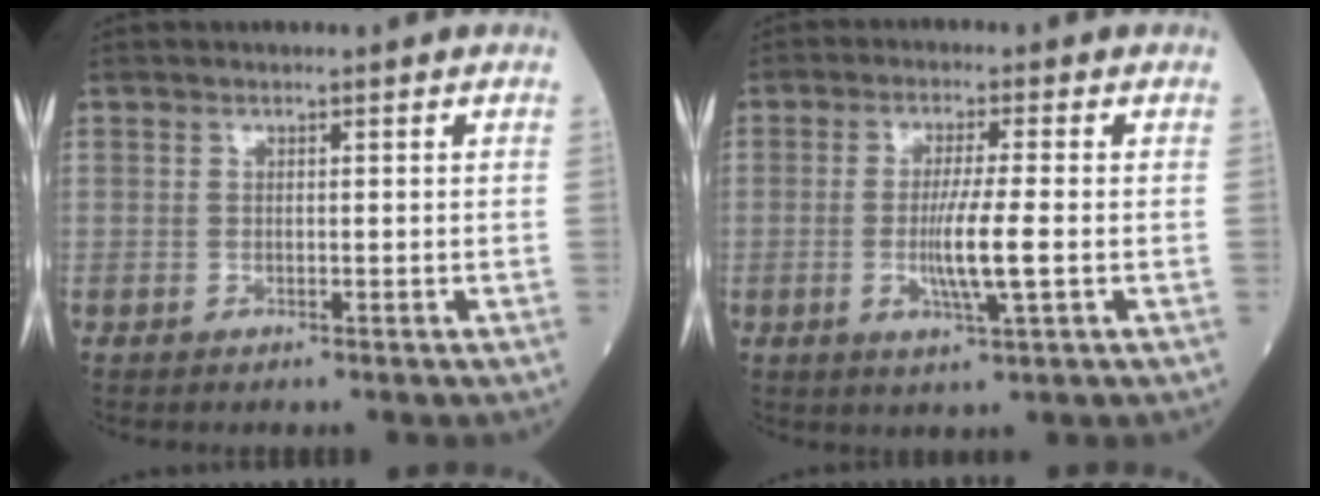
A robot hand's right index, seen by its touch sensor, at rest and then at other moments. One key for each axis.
{"total": 6.4, "fx": -1.1, "fy": -0.3, "fz": 6.3, "tx": -0.116, "ty": -0.011, "tz": -0.021}